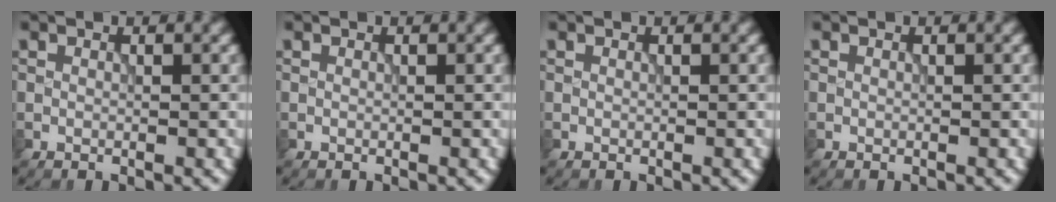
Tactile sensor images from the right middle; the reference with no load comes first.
{"total": 0.0}
{"total": 0.0}
{"total": 0.0}